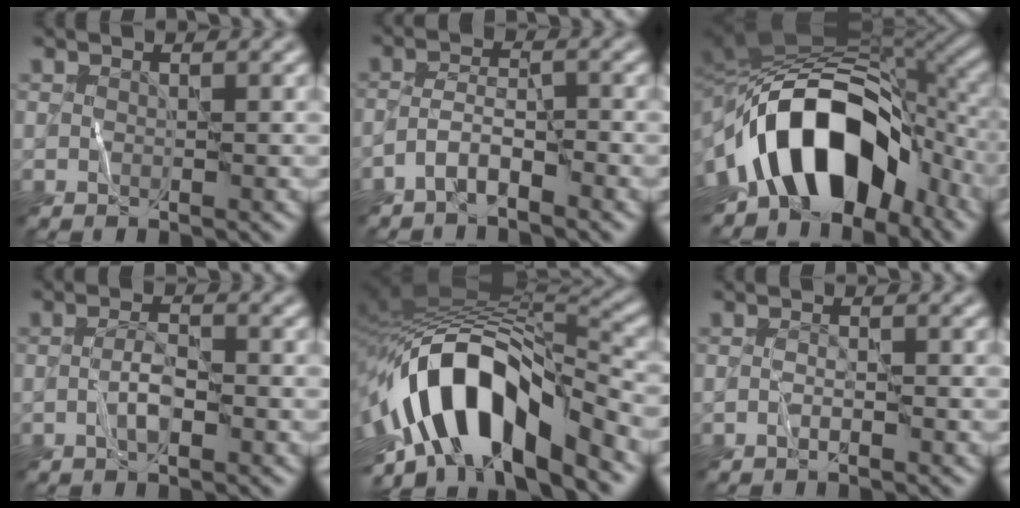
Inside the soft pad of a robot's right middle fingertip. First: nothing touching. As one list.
[{"total": 2.6, "force": [-2.0, 0.6, 1.5], "torque": [-0.030, 0.009, -0.045]}, {"total": 14.9, "force": [-6.0, 8.8, 10.5], "torque": [-0.158, 0.011, -0.109]}, {"total": 1.9, "force": [-0.7, 0.5, 1.7], "torque": [-0.033, 0.005, -0.018]}, {"total": 13.5, "force": [-5.3, 6.1, 10.9], "torque": [-0.182, 0.010, -0.098]}, {"total": 0.6, "force": [-0.4, 0.1, 0.4], "torque": [-0.008, 0.002, -0.010]}]